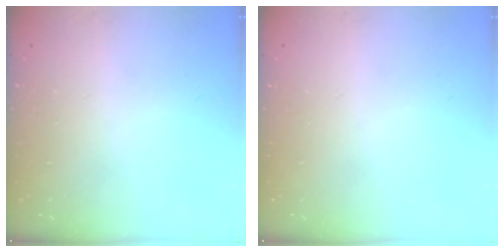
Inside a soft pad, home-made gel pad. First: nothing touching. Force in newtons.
{"total": 0.0}